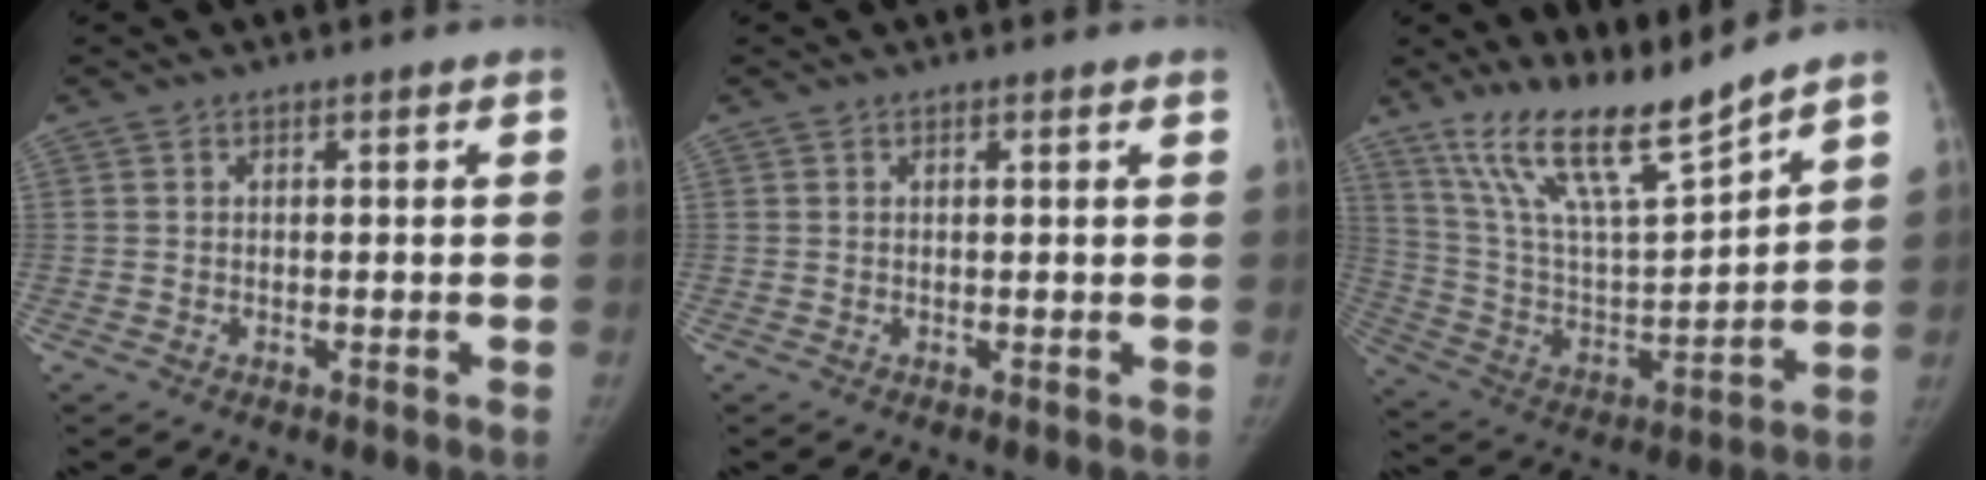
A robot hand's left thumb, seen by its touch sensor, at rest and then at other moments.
{"total": 0.7, "force": [0.5, -0.1, 0.5], "torque": [-0.007, 0.005, 0.007]}
{"total": 16.9, "force": [14.0, 2.1, 9.2], "torque": [-0.142, -0.077, 0.270]}